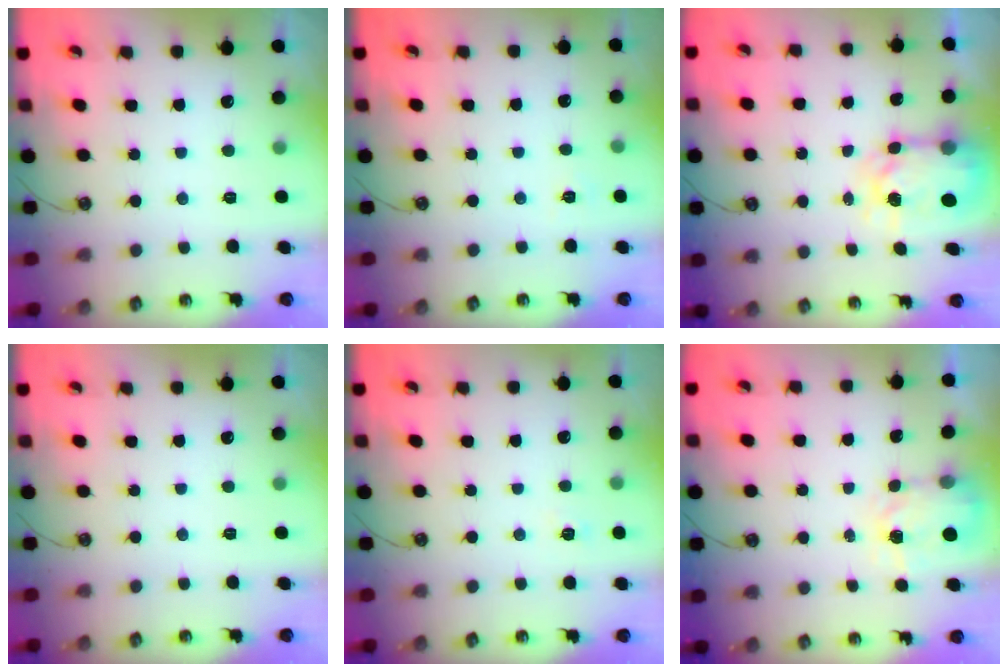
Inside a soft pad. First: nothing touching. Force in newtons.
{"total": 2.6, "press": 2.6, "slide": 0.3}
{"total": 7.1, "press": 7.1, "slide": 0.7}
{"total": 0.0}
{"total": 2.3, "press": 2.3, "slide": 0.3}
{"total": 3.8, "press": 3.7, "slide": 0.6}